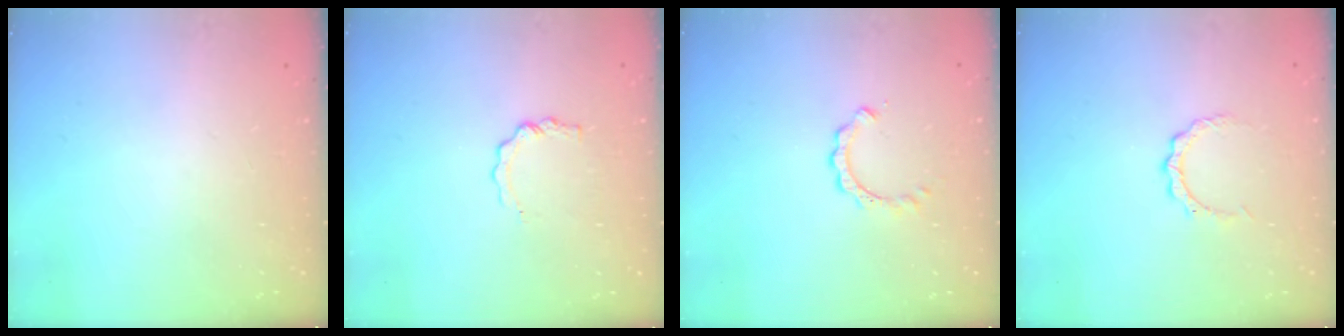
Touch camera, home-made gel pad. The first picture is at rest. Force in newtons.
{"total": 3.5, "press": 3.5, "slide": 0.3}
{"total": 3.9, "press": 3.9, "slide": 0.5}
{"total": 3.8, "press": 3.7, "slide": 0.3}